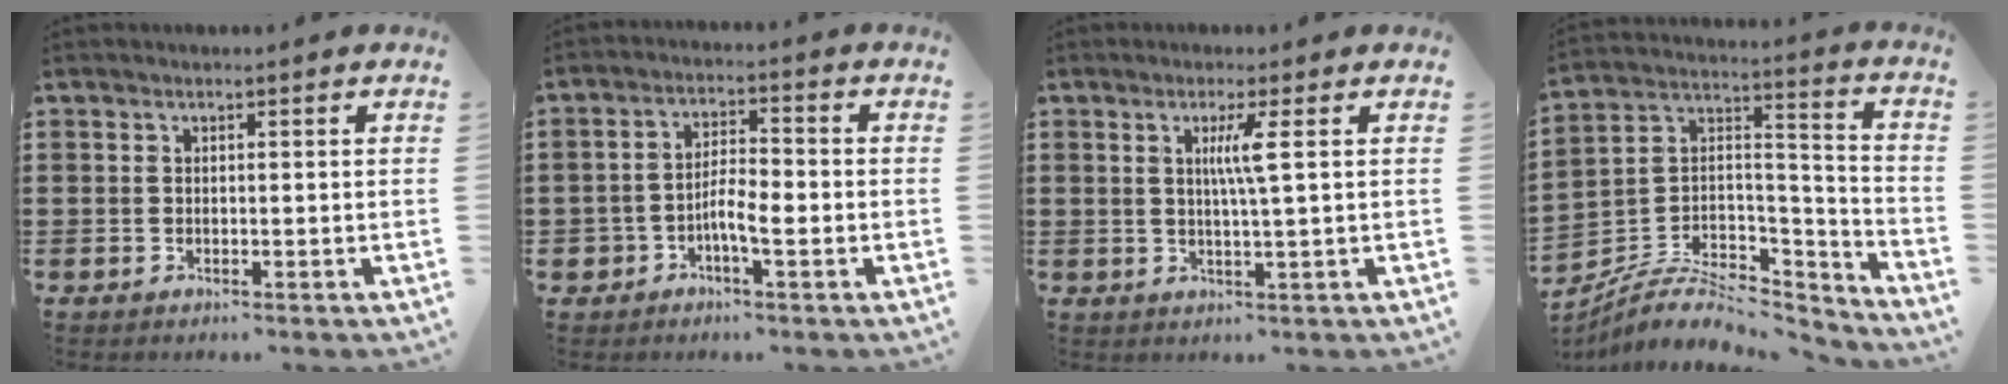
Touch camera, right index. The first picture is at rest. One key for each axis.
{"total": 4.5, "fx": -2.0, "fy": 1.9, "fz": 3.5, "tx": -0.076, "ty": 0.003, "tz": -0.043}
{"total": 3.5, "fx": 0.9, "fy": -0.5, "fz": 3.4, "tx": -0.067, "ty": -0.005, "tz": 0.009}
{"total": 7.6, "fx": -5.5, "fy": 3.8, "fz": 3.6, "tx": -0.076, "ty": 0.007, "tz": -0.105}